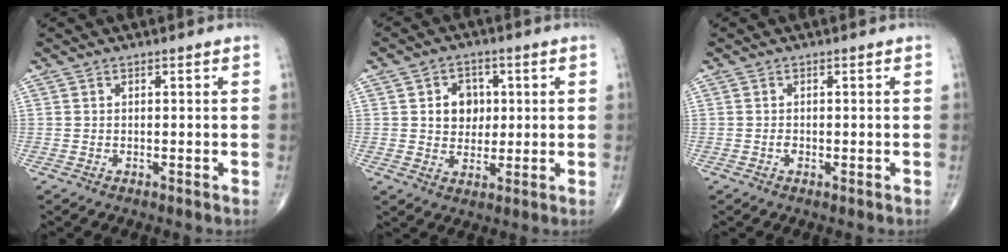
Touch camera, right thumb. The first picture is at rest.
{"total": 7.8, "force": [1.3, 6.6, 4.0], "torque": [-0.019, 0.000, 0.022]}
{"total": 0.9, "force": [-0.3, 0.6, 0.6], "torque": [-0.012, 0.000, -0.005]}